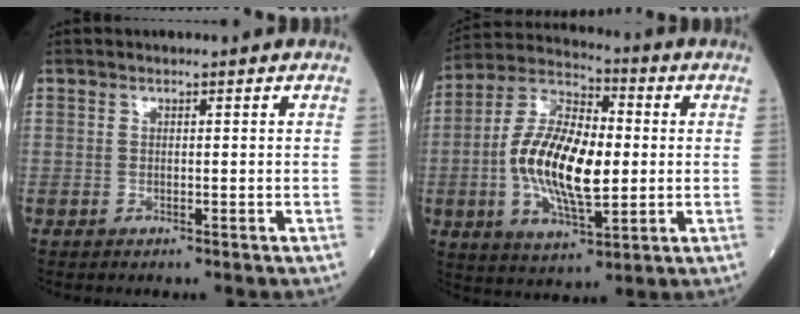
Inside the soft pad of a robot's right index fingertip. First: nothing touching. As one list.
[{"total": 16.3, "force": [-0.9, 6.3, 15.0], "torque": [-0.303, 0.009, -0.017]}]